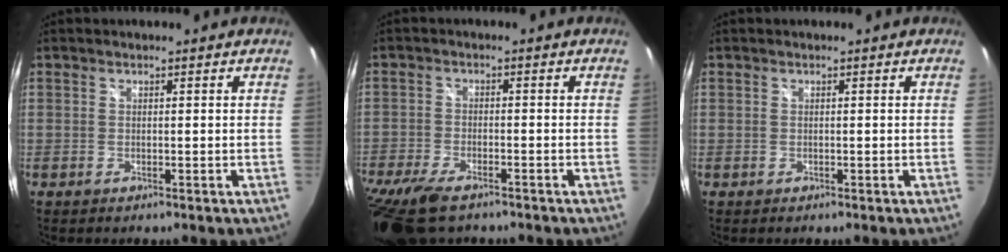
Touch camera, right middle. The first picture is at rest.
{"total": 13.7, "force": [-9.9, 5.4, 7.8], "torque": [-0.198, -0.050, -0.178]}
{"total": 0.0}